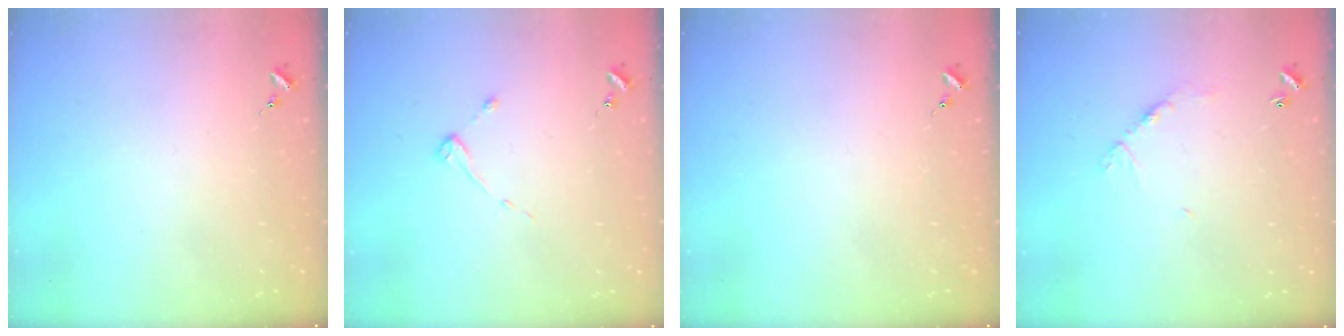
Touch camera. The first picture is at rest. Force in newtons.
{"total": 2.6, "press": 2.6, "slide": 0.4}
{"total": 0.0}
{"total": 7.3, "press": 7.3, "slide": 0.4}